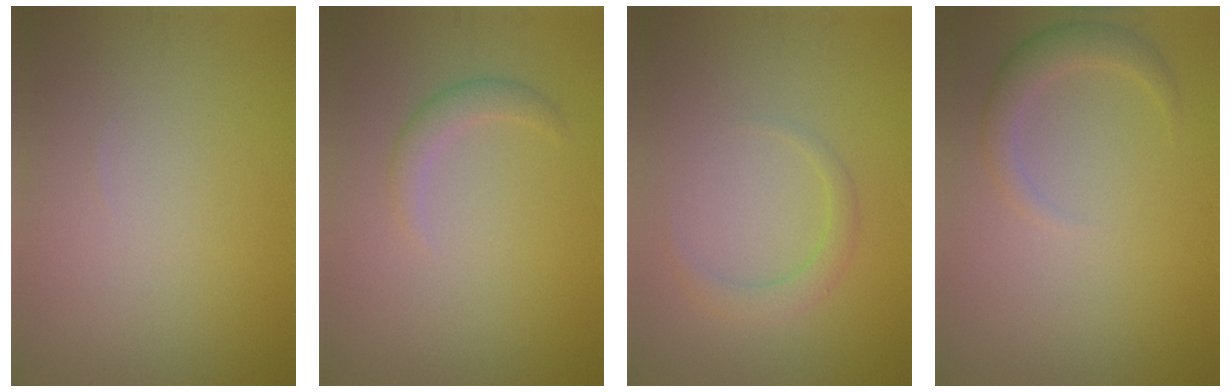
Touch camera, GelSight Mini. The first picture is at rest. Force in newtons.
{"total": 1.6, "press": 1.6, "slide": 0.1}
{"total": 1.7, "press": 1.7, "slide": 0.1}
{"total": 2.3, "press": 2.3, "slide": 0.2}